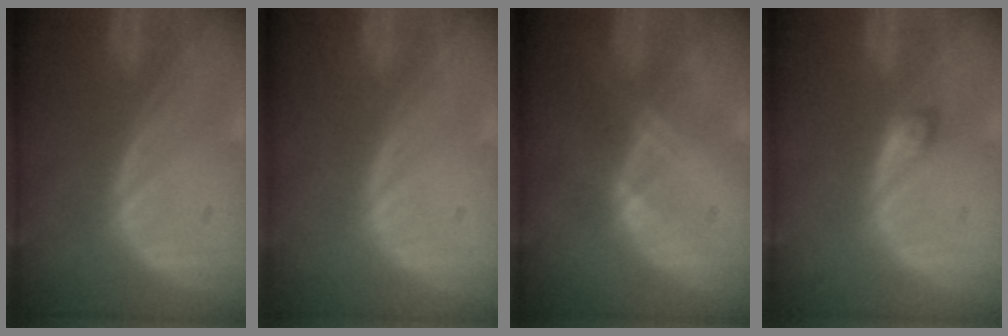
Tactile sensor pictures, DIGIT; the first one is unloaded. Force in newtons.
{"total": 0.0}
{"total": 1.1, "press": 1.0, "slide": 0.2}
{"total": 1.6, "press": 1.6, "slide": 0.3}